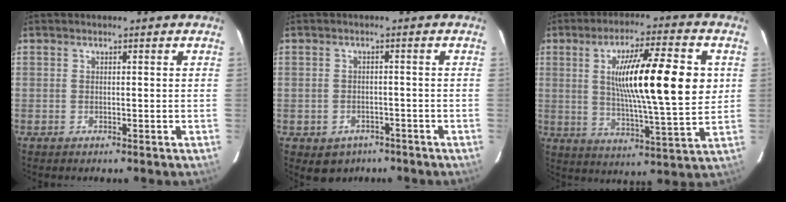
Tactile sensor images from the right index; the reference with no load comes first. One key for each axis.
{"total": 4.2, "fx": -2.6, "fy": 3.2, "fz": 0.9, "tx": -0.013, "ty": 0.006, "tz": -0.027}
{"total": 18.0, "fx": 3.2, "fy": 1.6, "fz": 17.6, "tx": -0.288, "ty": 0.001, "tz": 0.047}